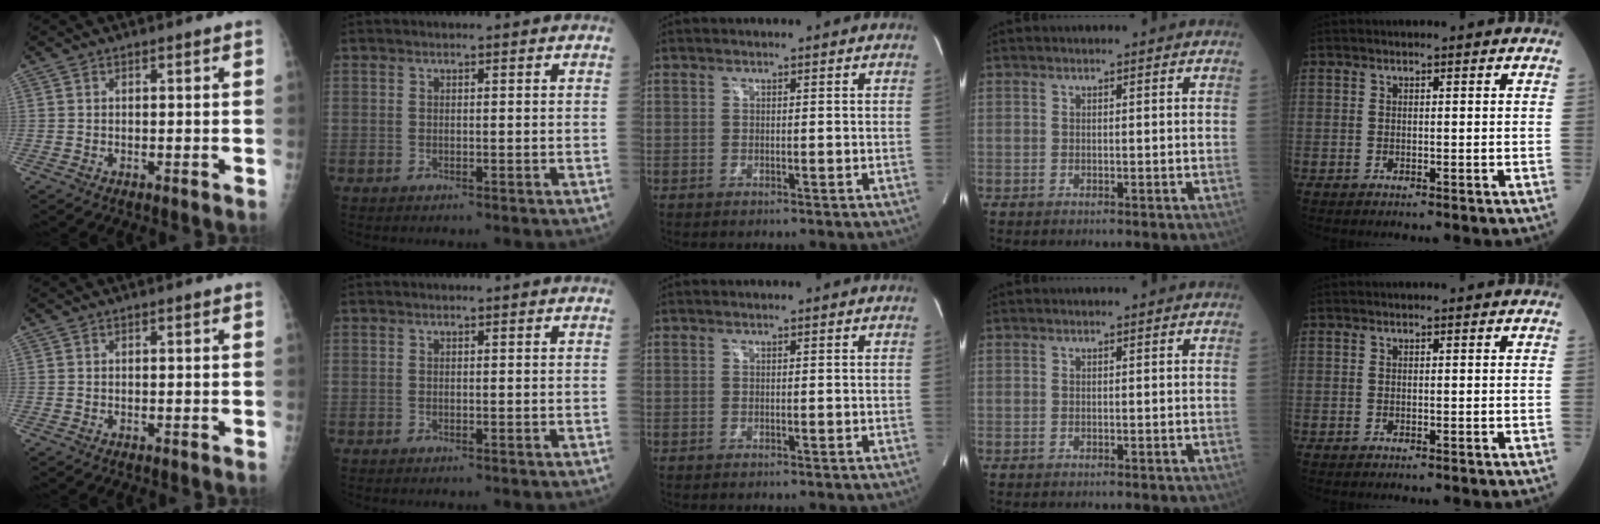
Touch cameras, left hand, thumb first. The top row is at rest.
{}